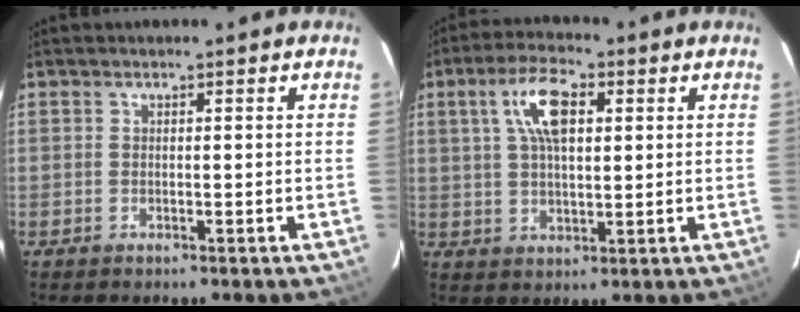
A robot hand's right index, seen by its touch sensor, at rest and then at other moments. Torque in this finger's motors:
{"motor_torque": [0.64, -0.29, 0.47, 0.14]}